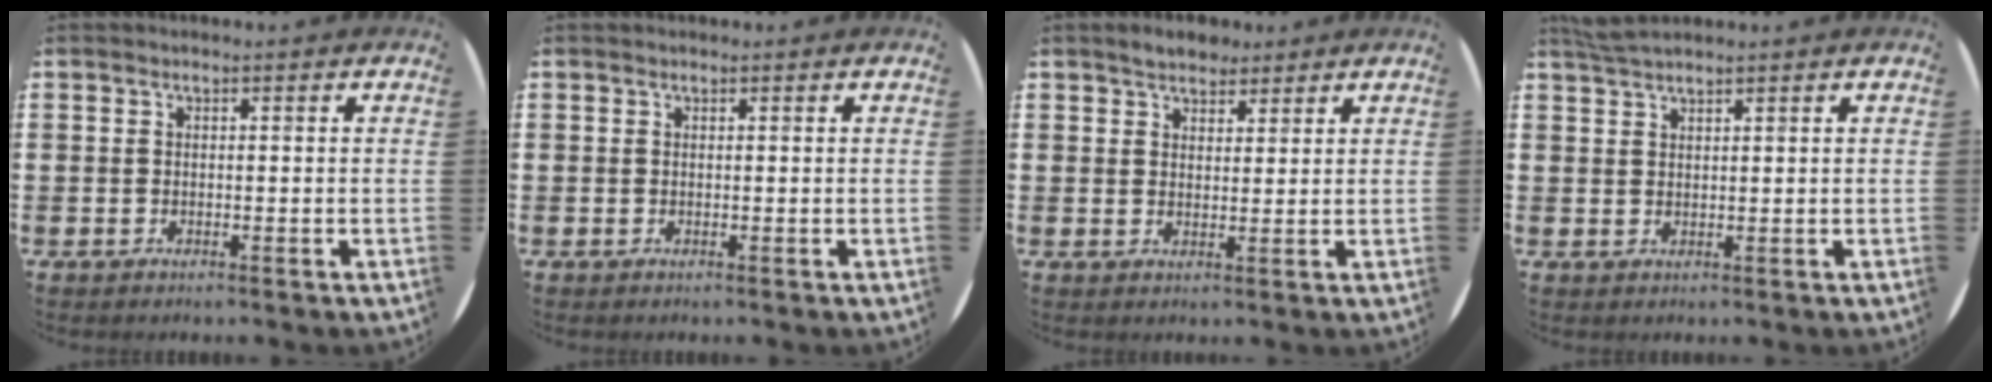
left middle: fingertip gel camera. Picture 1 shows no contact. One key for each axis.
{"total": 0.0}
{"total": 2.9, "fx": 2.7, "fy": 1.1, "fz": 0.4, "tx": -0.004, "ty": 0.000, "tz": 0.050}
{"total": 2.2, "fx": 2.1, "fy": 0.1, "fz": 0.7, "tx": -0.015, "ty": 0.002, "tz": 0.039}